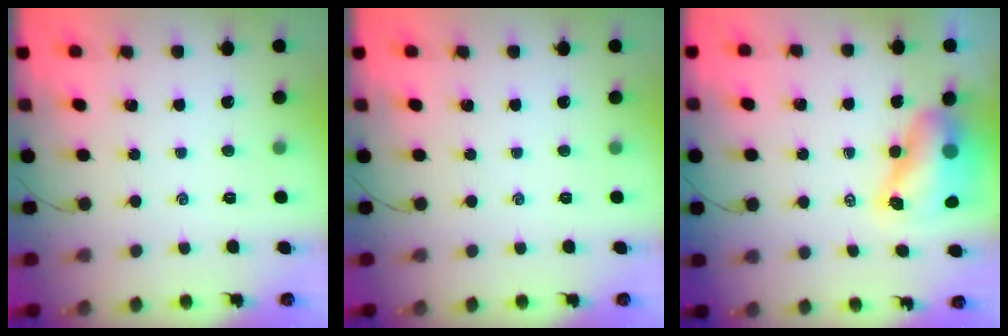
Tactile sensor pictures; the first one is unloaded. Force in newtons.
{"total": 0.0}
{"total": 8.4, "press": 8.2, "slide": 1.7}